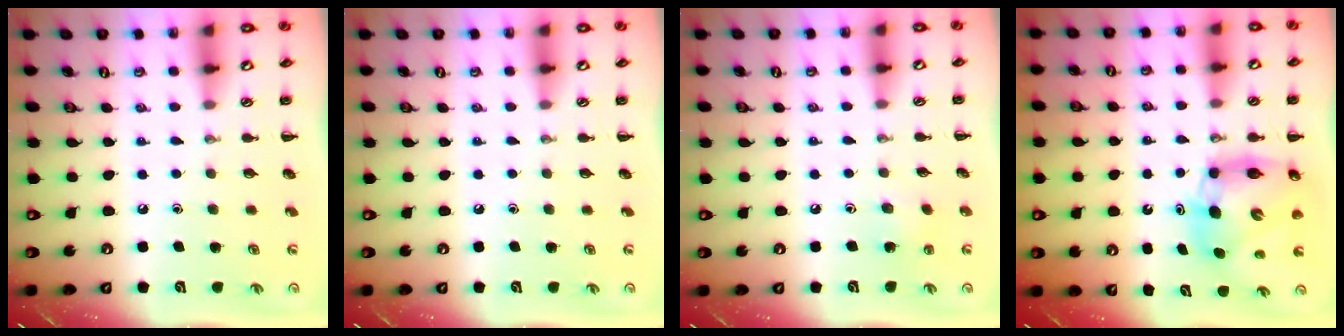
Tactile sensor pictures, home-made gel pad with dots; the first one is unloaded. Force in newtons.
{"total": 0.0}
{"total": 6.5, "press": 6.2, "slide": 1.8}
{"total": 9.0, "press": 8.6, "slide": 2.5}